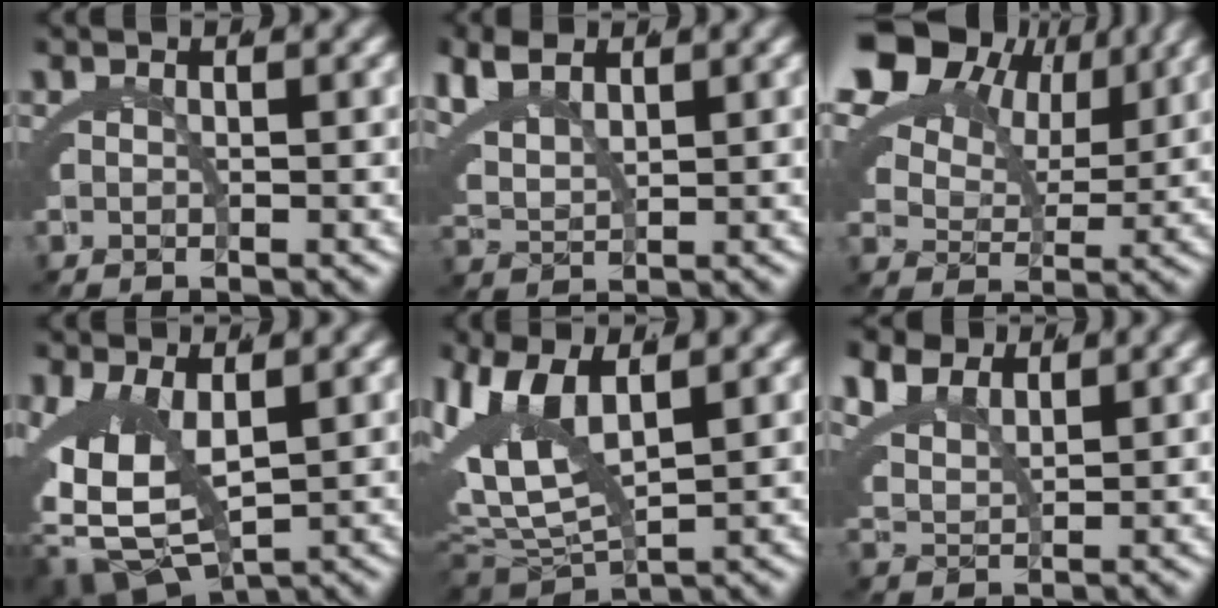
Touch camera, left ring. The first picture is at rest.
{"total": 5.1, "force": [2.7, 3.4, 2.8], "torque": [-0.085, -0.007, 0.054]}
{"total": 10.8, "force": [4.7, 7.5, 6.3], "torque": [-0.128, 0.003, 0.074]}
{"total": 10.3, "force": [-1.5, 6.9, 7.4], "torque": [-0.175, -0.047, -0.006]}
{"total": 9.3, "force": [2.4, 5.5, 7.2], "torque": [-0.172, -0.006, 0.048]}
{"total": 4.7, "force": [2.9, 2.8, 2.3], "torque": [-0.069, -0.009, 0.060]}